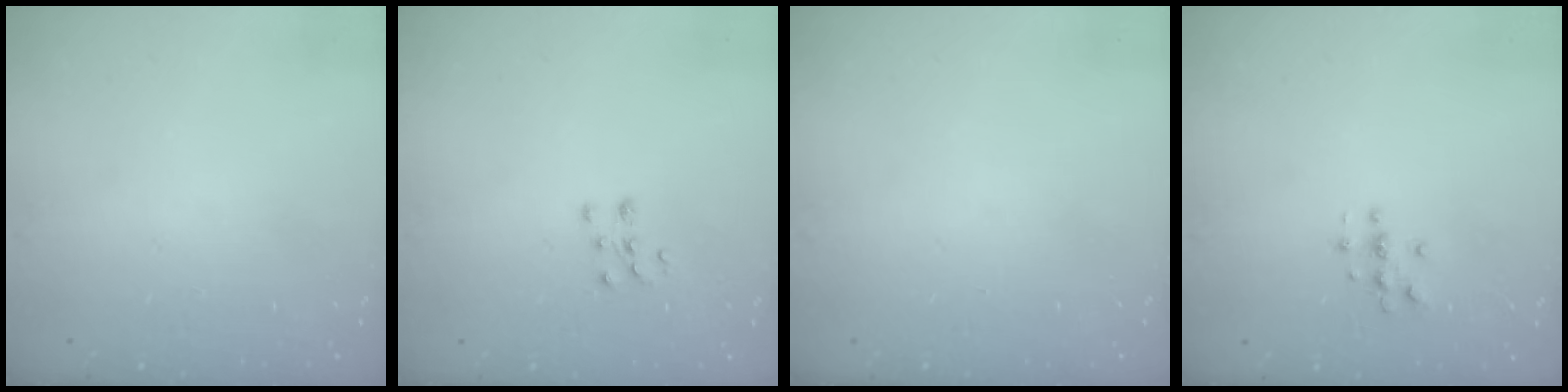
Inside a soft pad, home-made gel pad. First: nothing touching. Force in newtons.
{"total": 7.6, "press": 7.6, "slide": 0.5}
{"total": 0.0}
{"total": 2.9, "press": 2.9, "slide": 0.3}